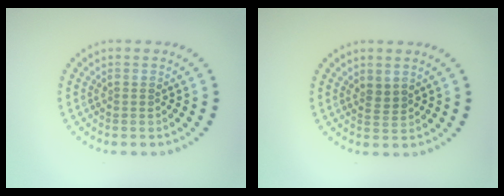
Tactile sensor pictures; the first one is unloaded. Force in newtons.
{"total": 1.2, "press": 0.9, "slide": 0.7}